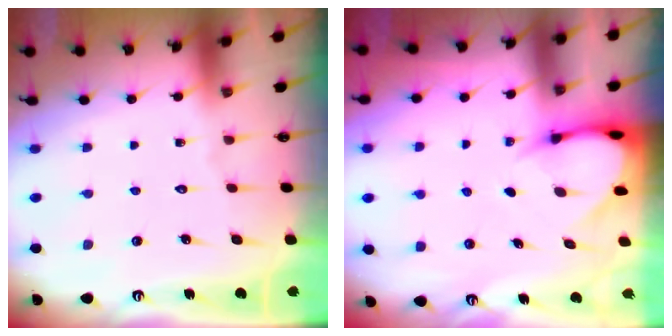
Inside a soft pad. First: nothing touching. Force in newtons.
{"total": 3.9, "press": 3.9, "slide": 0.3}